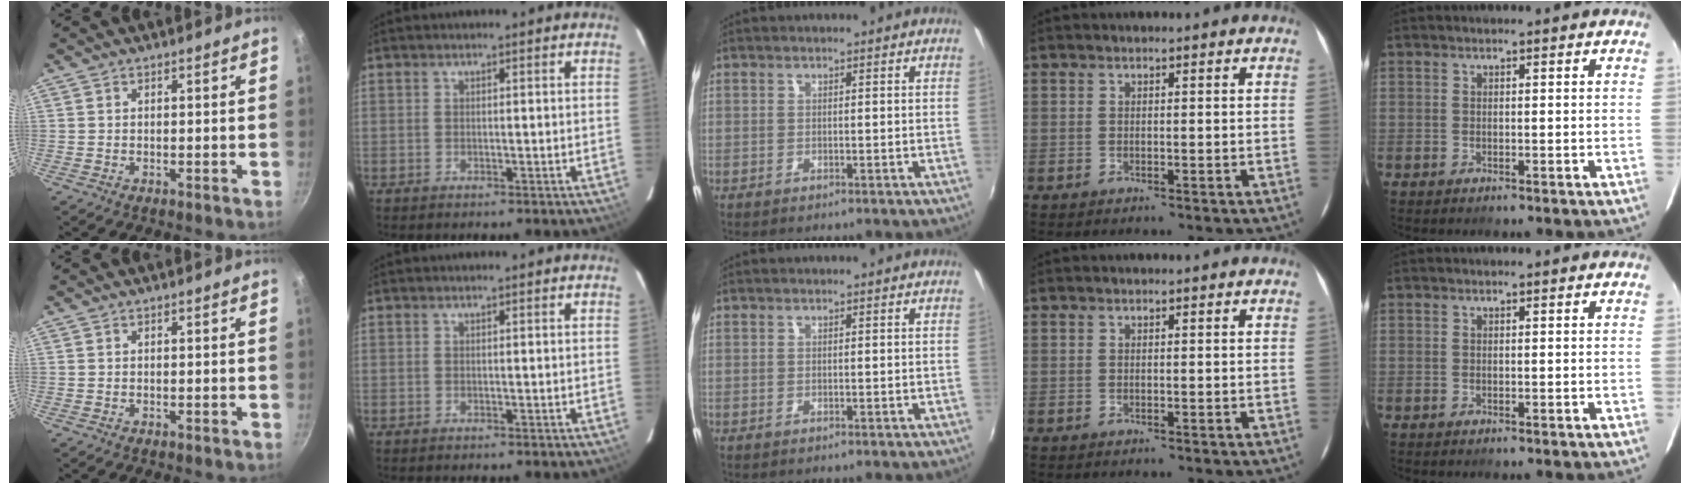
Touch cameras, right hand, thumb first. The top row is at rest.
{}